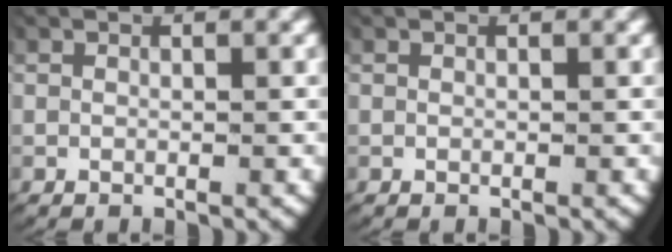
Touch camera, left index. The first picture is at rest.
{"total": 0.0}